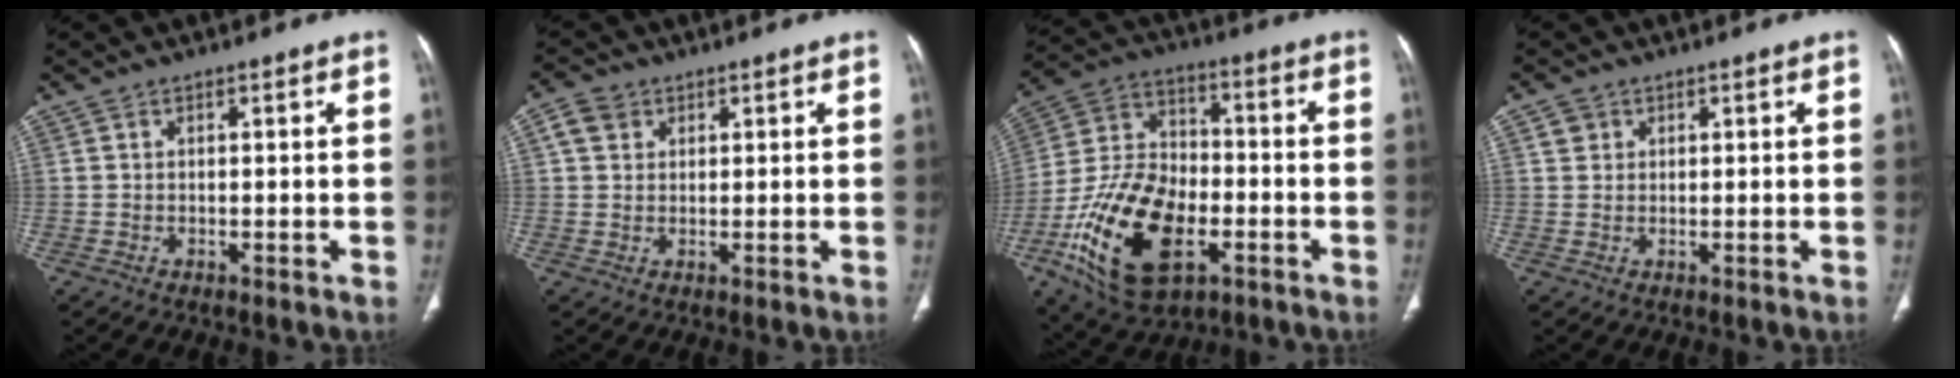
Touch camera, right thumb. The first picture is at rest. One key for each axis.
{"total": 3.9, "fx": 1.6, "fy": 3.2, "fz": 1.6, "tx": -0.021, "ty": 0.002, "tz": 0.031}
{"total": 21.9, "fx": -7.6, "fy": 12.5, "fz": 16.4, "tx": -0.295, "ty": 0.024, "tz": -0.125}
{"total": 2.1, "fx": 0.9, "fy": 1.9, "fz": 0.4, "tx": 0.006, "ty": -0.003, "tz": 0.010}